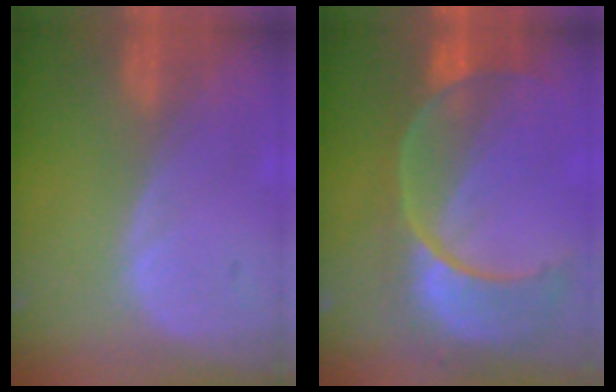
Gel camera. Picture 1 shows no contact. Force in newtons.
{"total": 11.2, "press": 9.4, "slide": 6.1}